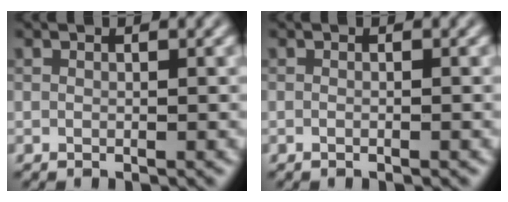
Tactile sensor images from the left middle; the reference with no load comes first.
{"total": 0.8, "force": [-0.7, 0.2, 0.4], "torque": [-0.004, -0.003, -0.012]}